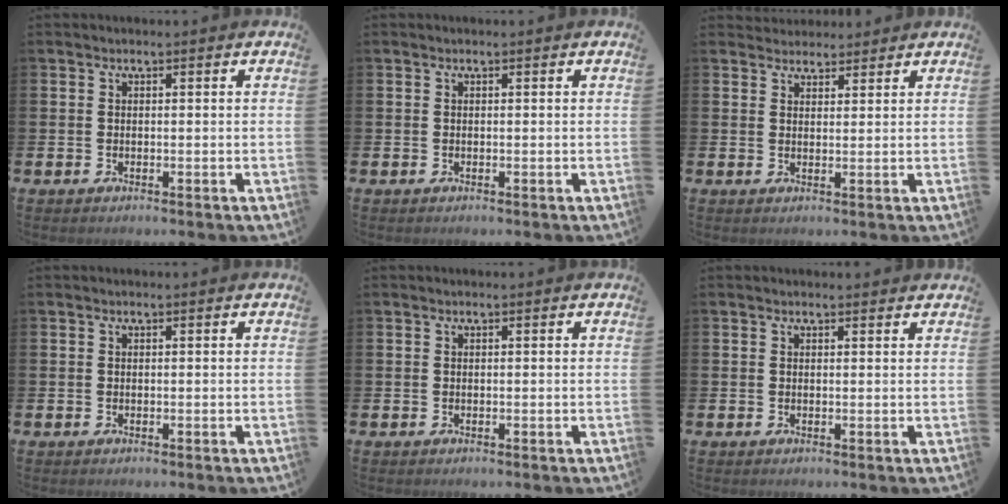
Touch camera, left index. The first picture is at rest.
{"total": 0.0}
{"total": 2.9, "force": [2.7, 1.0, -0.2], "torque": [0.010, -0.013, 0.048]}
{"total": 0.0}
{"total": 0.0}
{"total": 0.7, "force": [0.7, 0.2, 0.2], "torque": [0.006, -0.002, 0.010]}